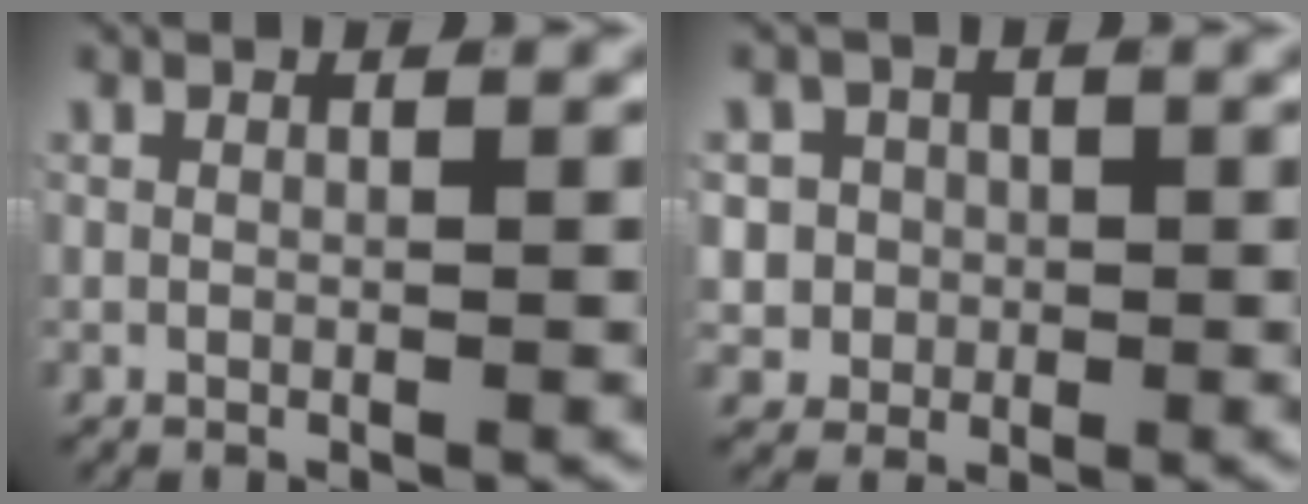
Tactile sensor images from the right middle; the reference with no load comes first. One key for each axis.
{"total": 7.0, "fx": -0.7, "fy": 6.5, "fz": 2.4, "tx": -0.058, "ty": -0.023, "tz": -0.011}